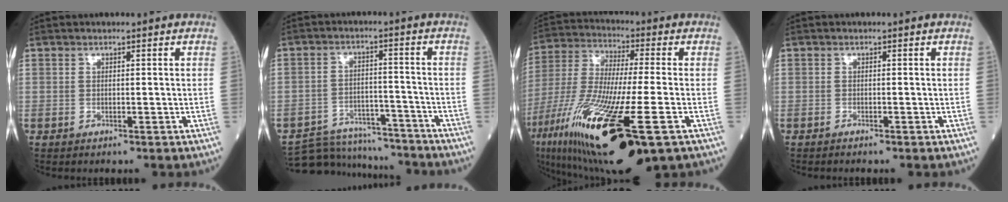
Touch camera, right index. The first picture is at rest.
{"total": 12.2, "force": [-11.6, 3.5, 0.7], "torque": [-0.008, 0.021, -0.176]}
{"total": 27.5, "force": [-11.0, 5.2, 24.7], "torque": [-0.501, -0.061, -0.188]}
{"total": 0.5, "force": [-0.5, 0.0, 0.1], "torque": [-0.005, -0.001, -0.011]}